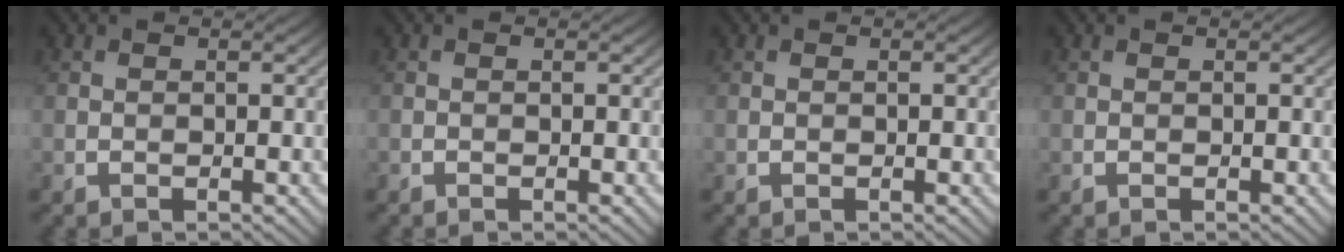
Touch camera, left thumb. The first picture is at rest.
{"total": 0.0}
{"total": 0.0}
{"total": 0.0}